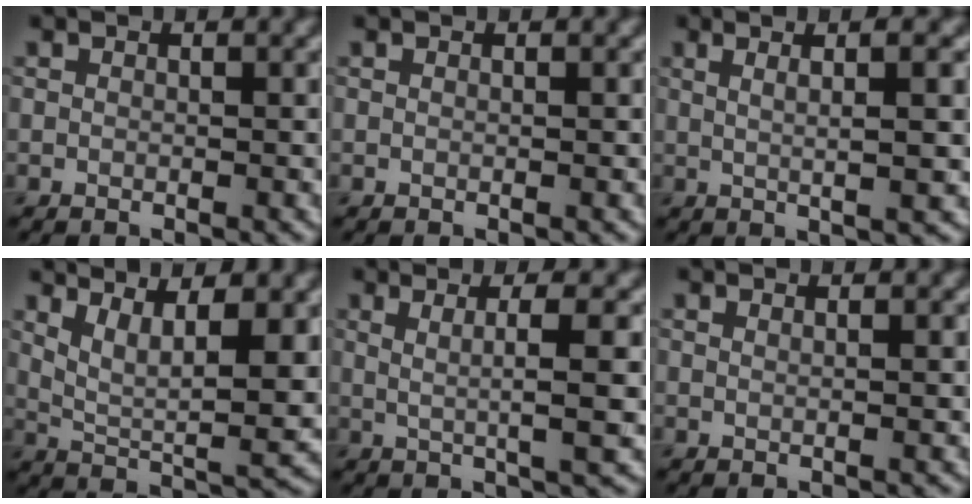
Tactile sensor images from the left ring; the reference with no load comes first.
{"total": 0.0}
{"total": 5.6, "force": [1.6, 1.4, 5.2], "torque": [-0.066, 0.013, 0.009]}
{"total": 6.6, "force": [2.9, 2.1, 5.6], "torque": [-0.107, -0.012, 0.059]}
{"total": 4.4, "force": [0.9, 0.8, 4.2], "torque": [-0.065, 0.000, 0.015]}
{"total": 1.3, "force": [0.7, 0.5, 1.0], "torque": [-0.006, 0.002, 0.000]}